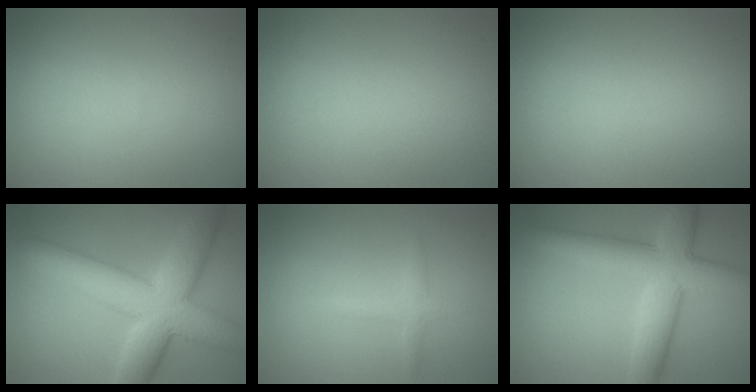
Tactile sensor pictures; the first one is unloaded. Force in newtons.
{"total": 0.0}
{"total": 0.0}
{"total": 10.0, "press": 10.0, "slide": 0.6}
{"total": 1.5, "press": 1.5, "slide": 0.1}
{"total": 7.7, "press": 7.7, "slide": 0.1}